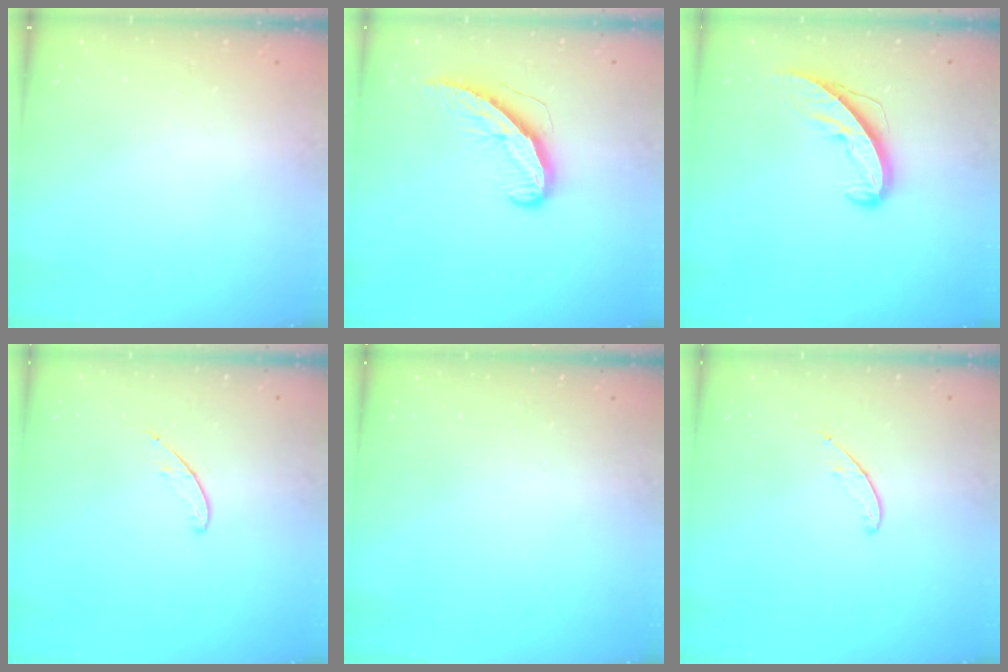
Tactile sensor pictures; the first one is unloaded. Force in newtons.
{"total": 9.4, "press": 9.4, "slide": 0.4}
{"total": 8.4, "press": 8.3, "slide": 0.6}
{"total": 3.8, "press": 3.8, "slide": 0.3}
{"total": 0.0}
{"total": 3.8, "press": 3.8, "slide": 0.3}